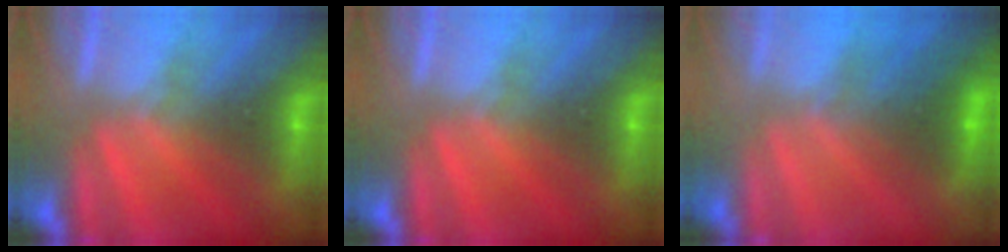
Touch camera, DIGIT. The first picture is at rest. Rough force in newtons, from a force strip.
{"total": 0.0}
{"total": 2.1}